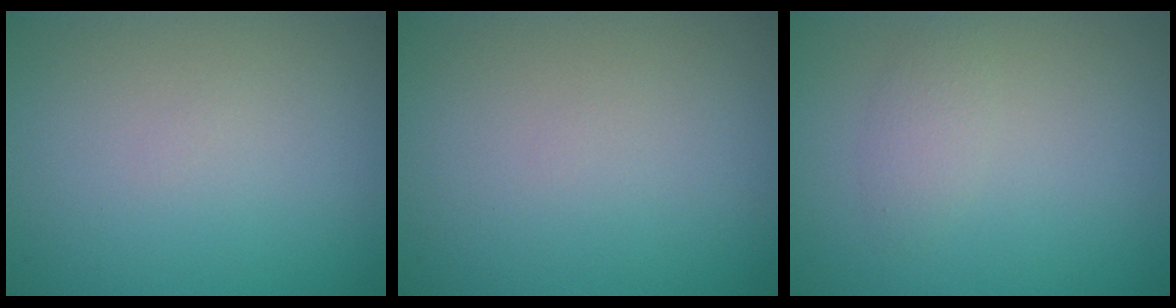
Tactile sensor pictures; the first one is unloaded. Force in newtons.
{"total": 0.0}
{"total": 1.4, "press": 1.4, "slide": 0.1}